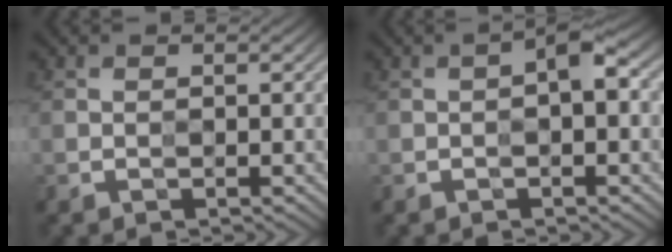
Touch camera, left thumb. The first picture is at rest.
{"total": 2.9, "force": [-0.1, 0.9, 2.7], "torque": [-0.044, 0.009, -0.005]}